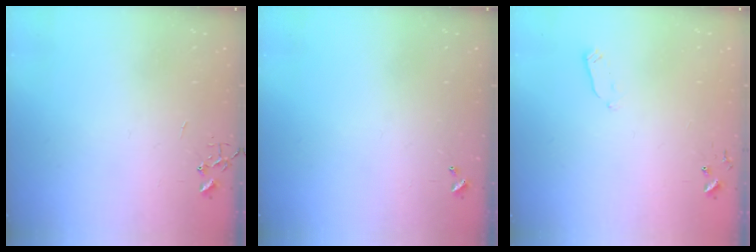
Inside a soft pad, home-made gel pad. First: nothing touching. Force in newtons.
{"total": 0.0}
{"total": 2.7, "press": 2.6, "slide": 0.4}